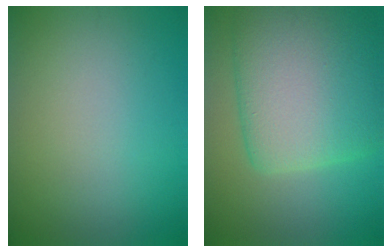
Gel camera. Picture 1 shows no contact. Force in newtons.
{"total": 10.5, "press": 10.5, "slide": 0.4}